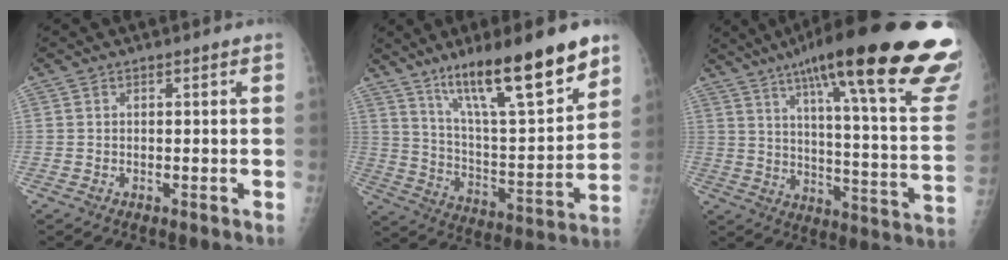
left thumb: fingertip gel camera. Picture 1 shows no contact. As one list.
[{"total": 22.8, "force": [14.9, 4.9, 16.6], "torque": [-0.245, -0.065, 0.252]}, {"total": 33.8, "force": [22.4, 5.0, 24.8], "torque": [-0.277, -0.079, 0.309]}]